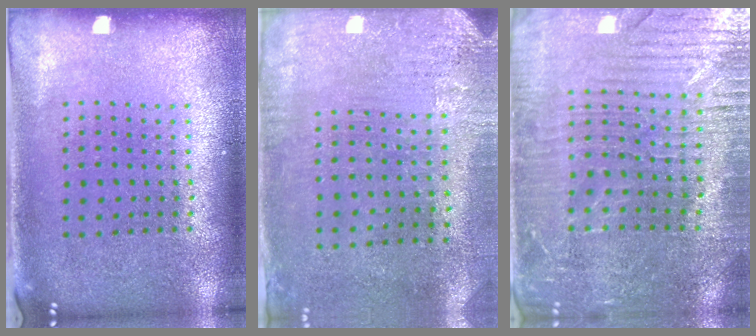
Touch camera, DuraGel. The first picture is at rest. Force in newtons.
{"total": 3.3, "press": 2.6, "slide": 2.0}
{"total": 3.3, "press": 3.3, "slide": 0.6}